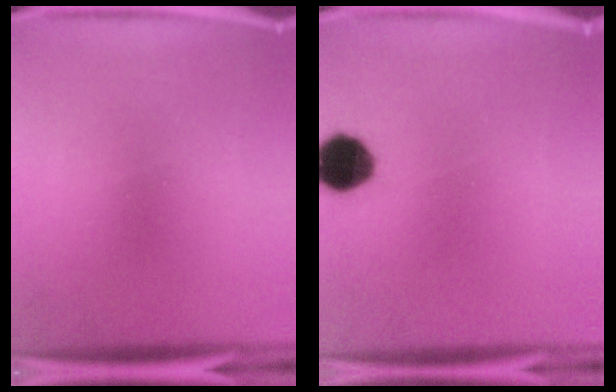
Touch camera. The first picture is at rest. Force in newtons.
{"total": 8.6}